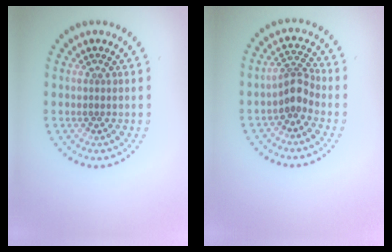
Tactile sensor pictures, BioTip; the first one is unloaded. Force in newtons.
{"total": 2.4, "press": 1.8, "slide": 1.6}